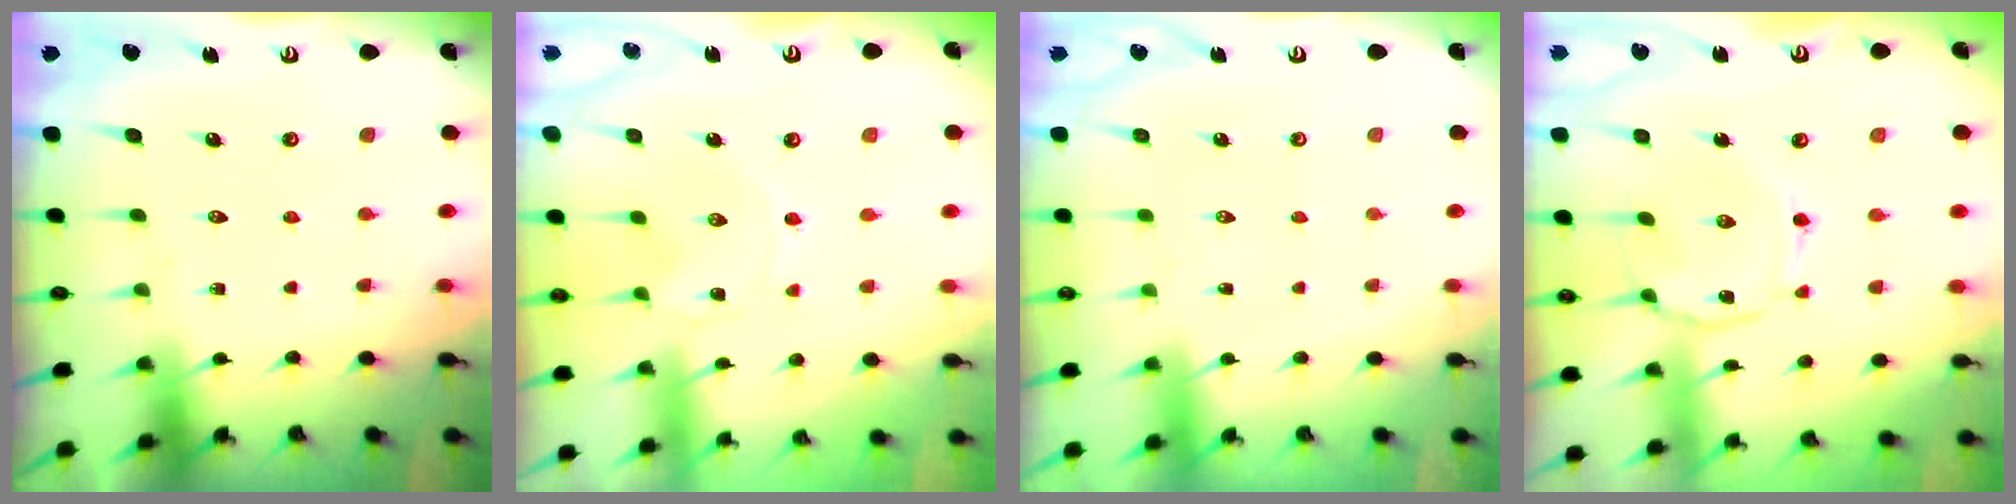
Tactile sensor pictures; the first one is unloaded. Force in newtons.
{"total": 0.0}
{"total": 1.5, "press": 1.5, "slide": 0.1}
{"total": 6.2, "press": 6.2, "slide": 0.4}